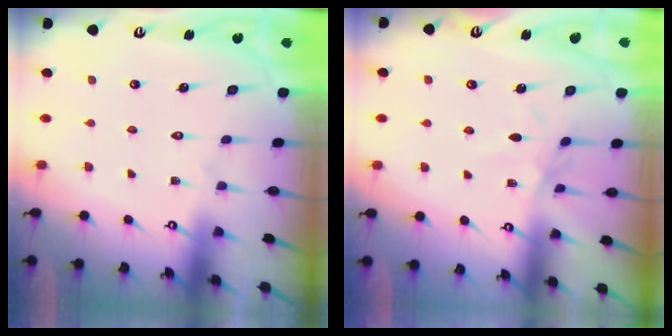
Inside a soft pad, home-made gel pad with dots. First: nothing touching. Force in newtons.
{"total": 2.2, "press": 2.1, "slide": 0.5}